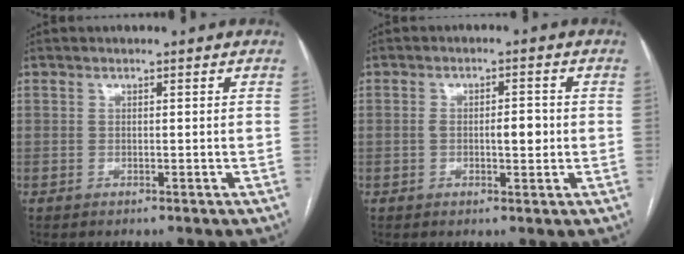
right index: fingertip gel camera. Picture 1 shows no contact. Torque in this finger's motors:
{"motor_torque": [0.61, 0.01, 0.13, 0.04]}